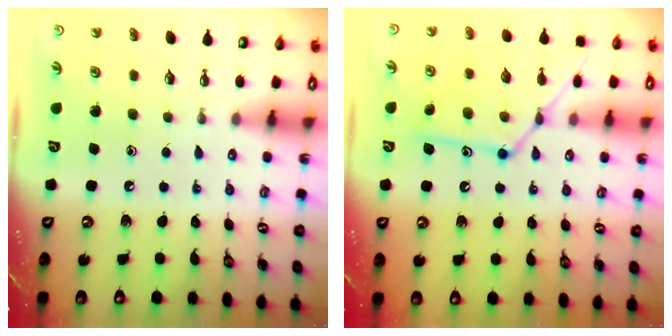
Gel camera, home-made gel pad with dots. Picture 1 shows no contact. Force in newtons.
{"total": 14.2, "press": 14.2, "slide": 0.9}